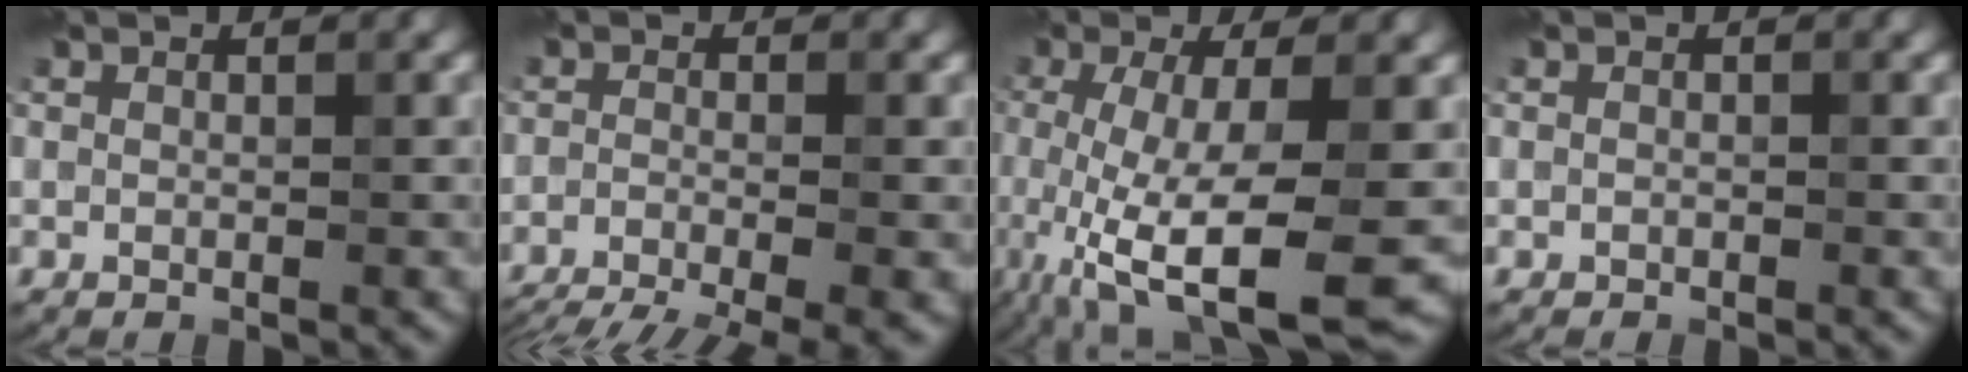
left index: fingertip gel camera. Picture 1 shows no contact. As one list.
[{"total": 9.9, "force": [-7.7, 2.8, 5.6], "torque": [-0.073, -0.030, -0.104]}, {"total": 10.7, "force": [-3.6, 3.0, 9.6], "torque": [-0.189, -0.026, -0.059]}, {"total": 0.0}]